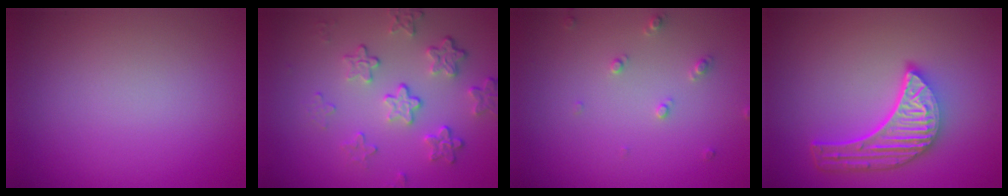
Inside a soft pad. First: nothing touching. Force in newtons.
{"total": 4.4, "press": 3.2, "slide": 3.0}
{"total": 1.3, "press": 1.2, "slide": 0.3}
{"total": 5.7, "press": 4.2, "slide": 3.9}